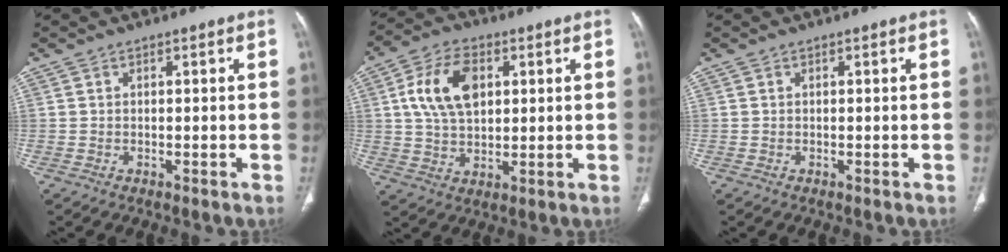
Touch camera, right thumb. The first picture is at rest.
{"total": 11.9, "force": [3.0, 7.4, 8.8], "torque": [-0.153, 0.001, 0.054]}
{"total": 0.0}